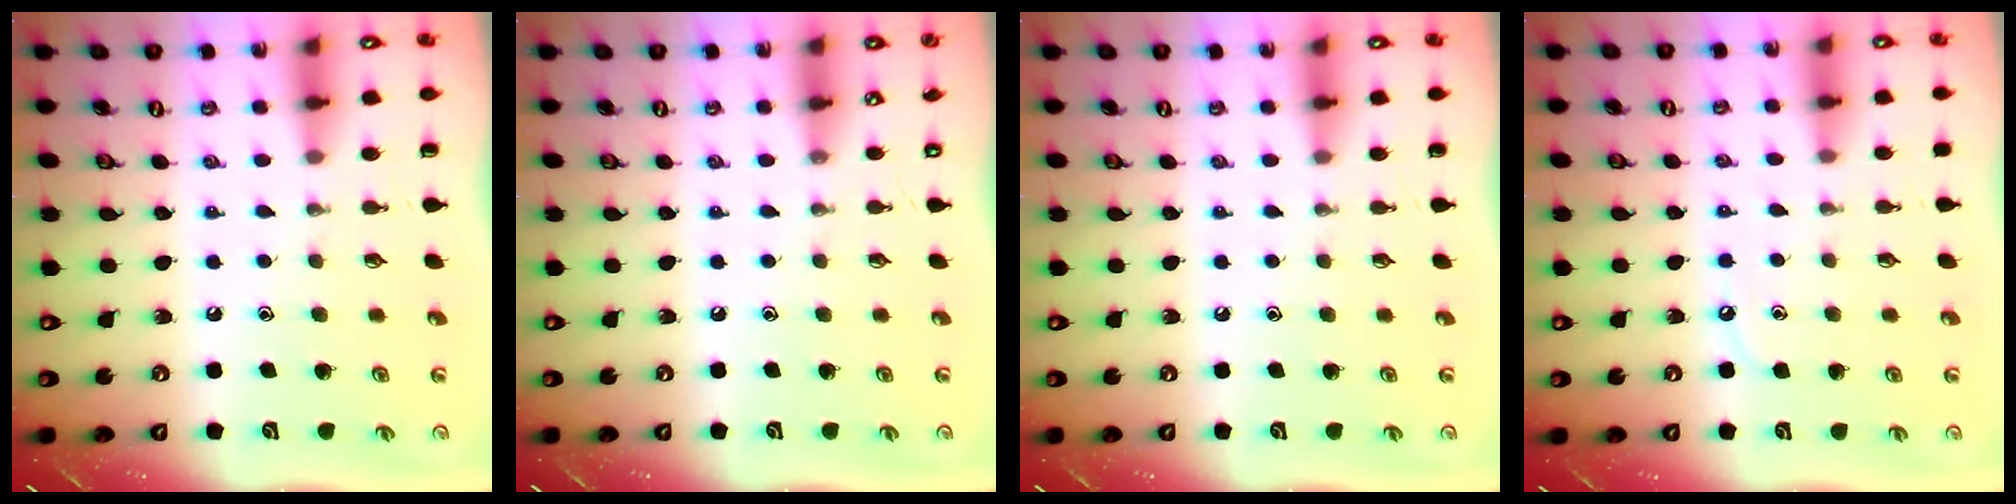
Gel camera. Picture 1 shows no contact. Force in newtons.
{"total": 0.0}
{"total": 0.0}
{"total": 4.8, "press": 4.8, "slide": 0.6}